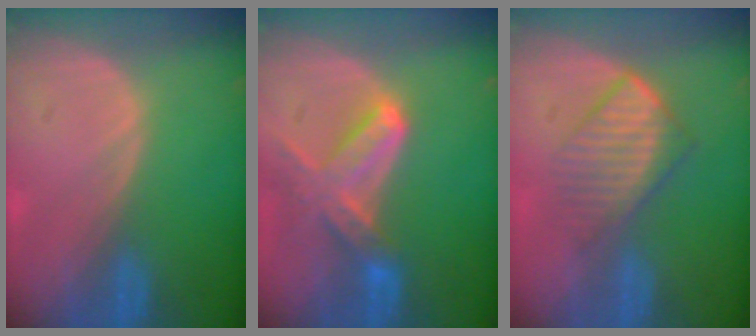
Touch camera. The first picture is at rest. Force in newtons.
{"total": 7.4, "press": 6.7, "slide": 3.2}
{"total": 6.8, "press": 6.0, "slide": 3.3}